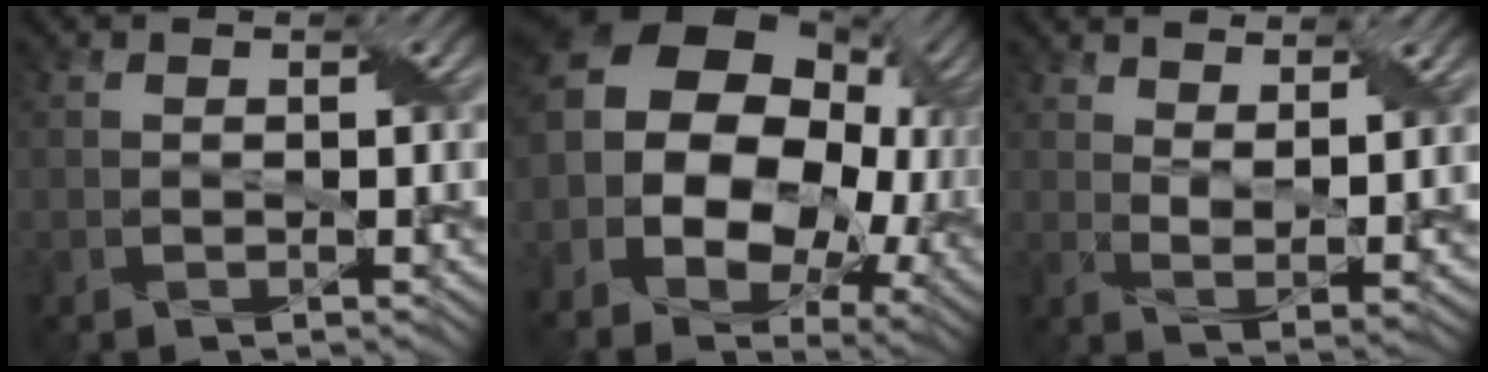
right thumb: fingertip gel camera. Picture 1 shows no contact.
{"total": 19.0, "force": [1.0, 13.6, 13.2], "torque": [-0.272, -0.015, 0.043]}
{"total": 5.3, "force": [3.7, 1.4, 3.6], "torque": [-0.071, -0.012, 0.072]}